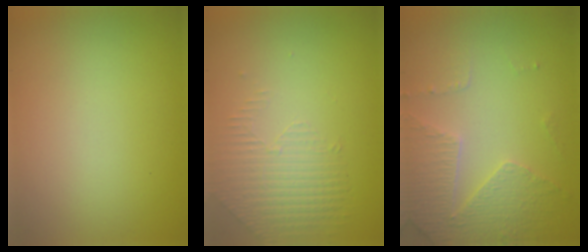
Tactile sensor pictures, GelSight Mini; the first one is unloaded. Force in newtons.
{"total": 1.5, "press": 0.9, "slide": 1.2}
{"total": 4.6, "press": 3.4, "slide": 3.2}